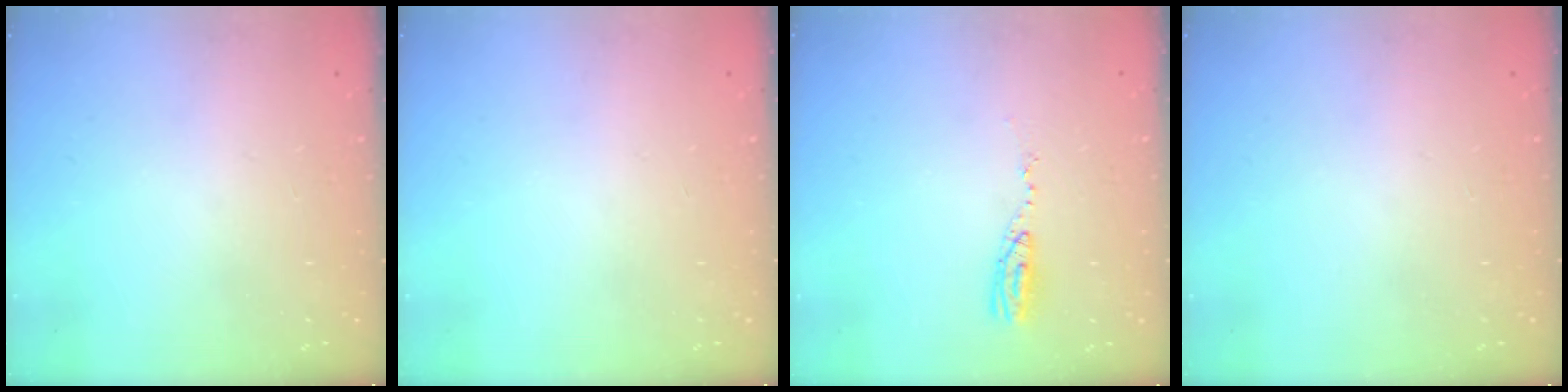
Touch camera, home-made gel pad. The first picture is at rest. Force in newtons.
{"total": 0.0}
{"total": 6.3, "press": 6.1, "slide": 1.6}
{"total": 0.0}